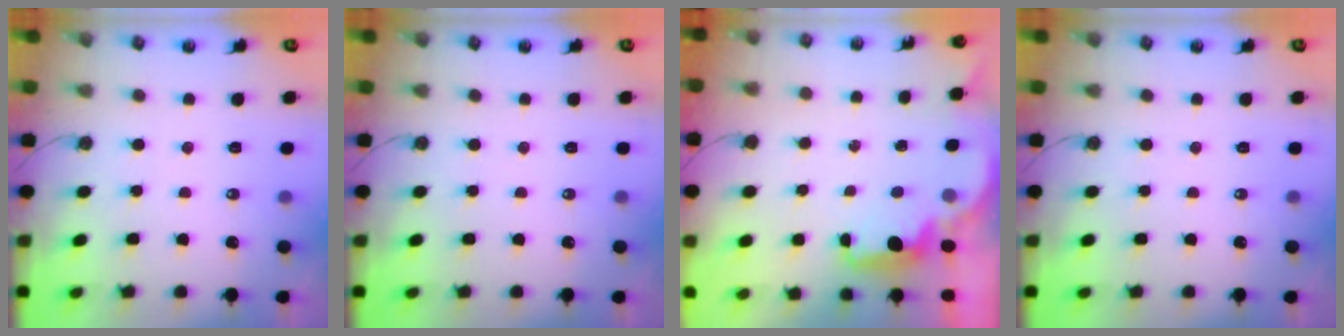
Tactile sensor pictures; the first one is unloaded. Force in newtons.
{"total": 0.0}
{"total": 1.9, "press": 1.8, "slide": 0.7}
{"total": 0.0}